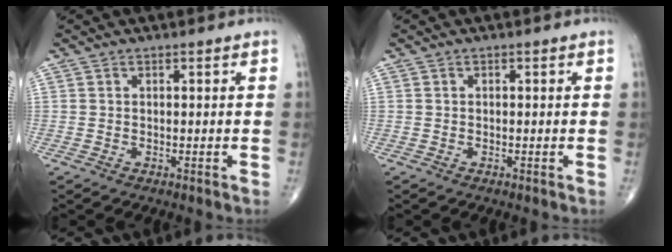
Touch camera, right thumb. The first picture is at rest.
{"total": 0.0}